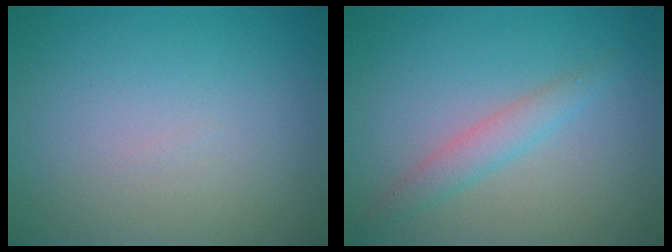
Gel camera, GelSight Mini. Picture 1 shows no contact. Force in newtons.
{"total": 2.1, "press": 2.1, "slide": 0.1}